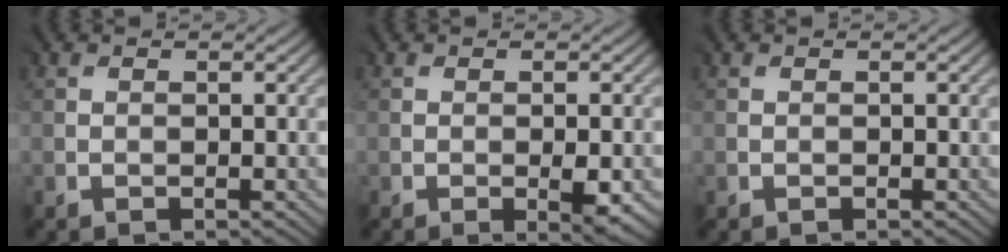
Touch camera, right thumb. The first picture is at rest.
{"total": 3.2, "force": [-1.0, 1.0, 2.8], "torque": [-0.049, -0.009, -0.010]}
{"total": 0.0}